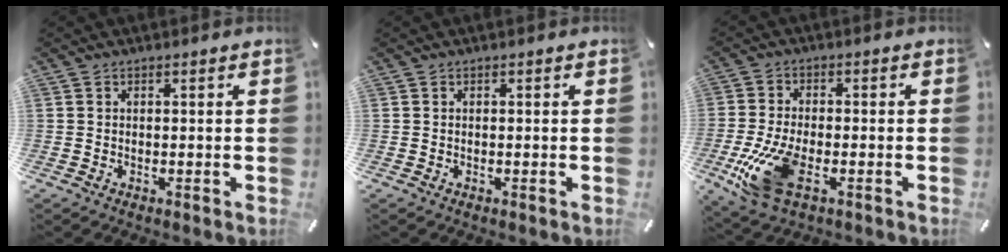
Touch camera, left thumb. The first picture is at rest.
{"total": 0.0}
{"total": 12.4, "force": [-4.1, 6.0, 10.0], "torque": [-0.222, -0.007, -0.070]}